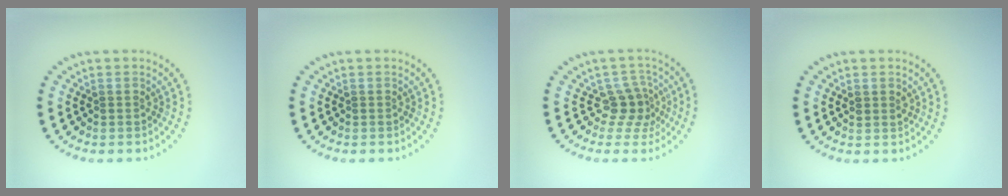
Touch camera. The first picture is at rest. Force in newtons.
{"total": 0.0}
{"total": 2.7, "press": 1.9, "slide": 1.9}
{"total": 1.0, "press": 0.9, "slide": 0.3}